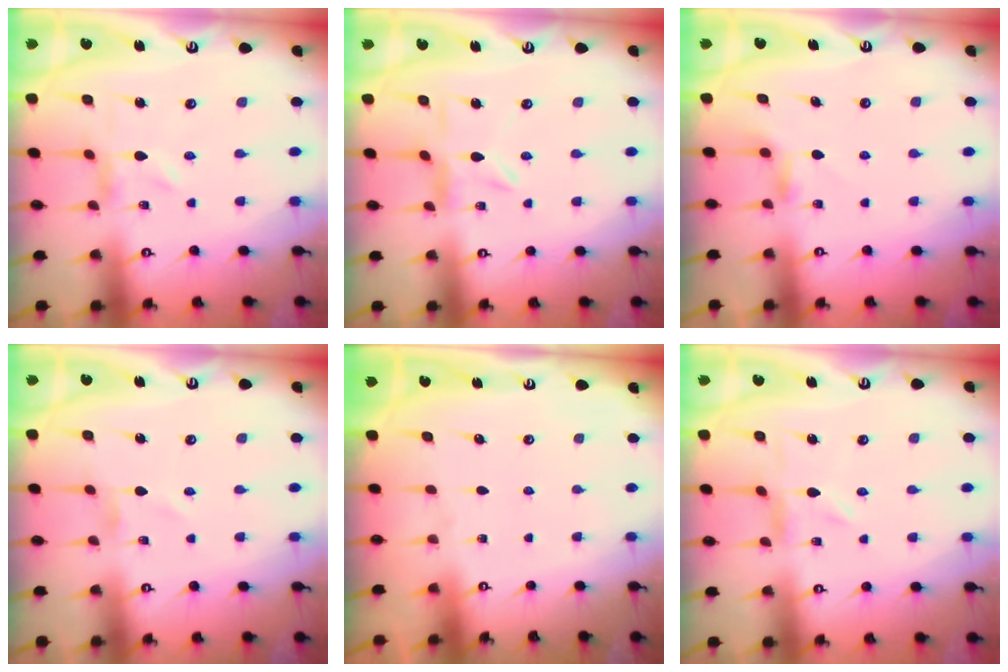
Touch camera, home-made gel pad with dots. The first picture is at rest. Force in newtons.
{"total": 2.7, "press": 2.7, "slide": 0.4}
{"total": 3.0, "press": 2.9, "slide": 0.5}
{"total": 0.0}
{"total": 0.0}
{"total": 0.0}